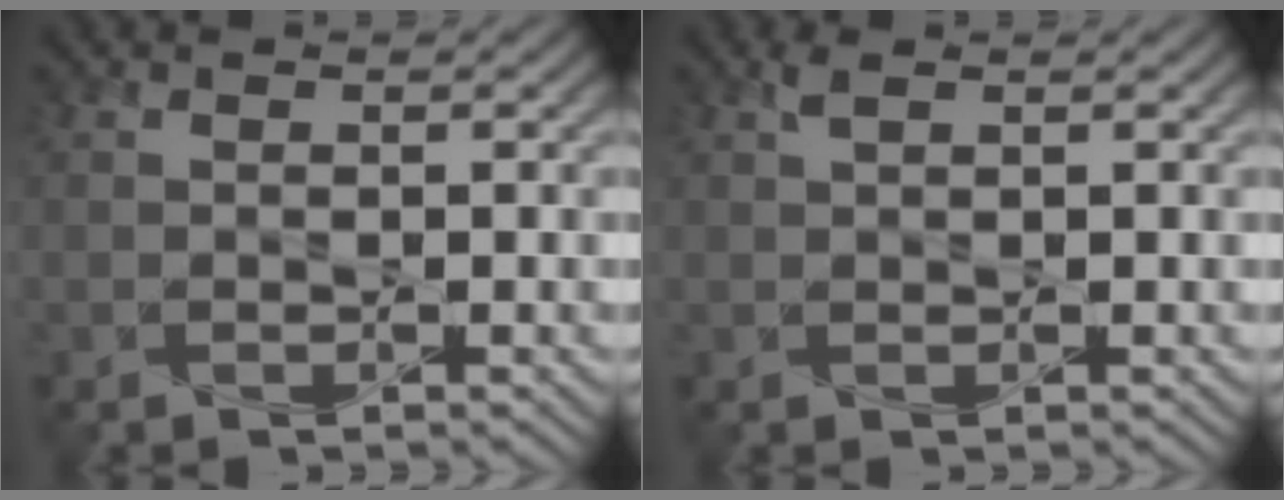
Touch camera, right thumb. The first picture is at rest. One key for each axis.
{"total": 1.0, "fx": 0.7, "fy": 0.2, "fz": 0.7, "tx": -0.021, "ty": 0.006, "tz": 0.014}